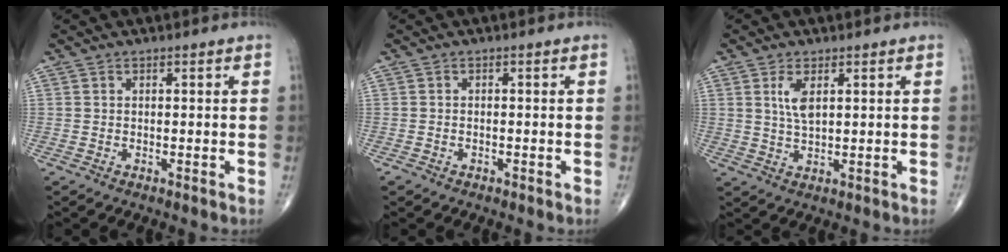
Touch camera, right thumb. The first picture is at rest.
{"total": 1.0, "force": [-0.7, 0.6, 0.2], "torque": [-0.008, 0.001, -0.014]}
{"total": 3.9, "force": [1.4, 1.6, 3.3], "torque": [-0.063, -0.007, 0.030]}